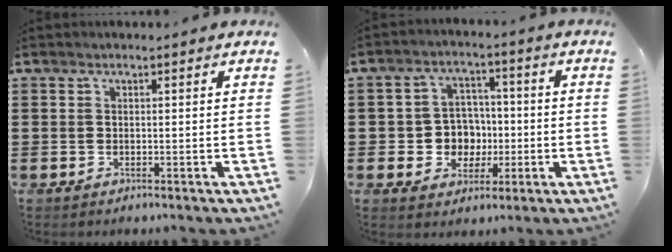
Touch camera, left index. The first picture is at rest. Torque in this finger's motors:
{"motor_torque": [0.73, 0.77, 0.20, 0.04]}